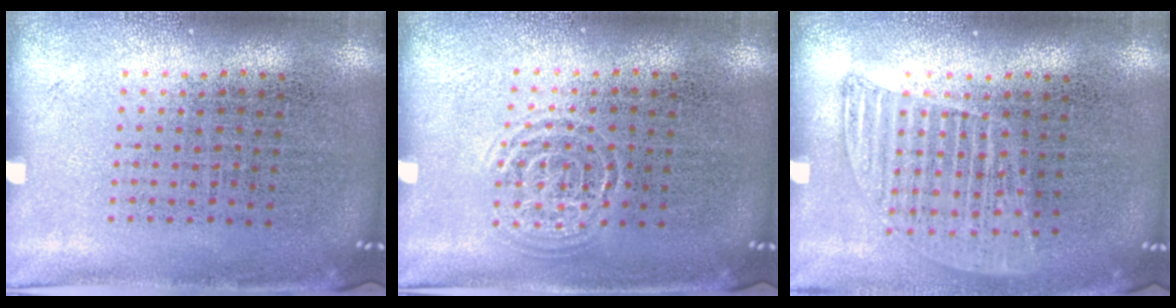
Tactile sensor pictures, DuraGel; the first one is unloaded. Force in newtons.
{"total": 0.8, "press": 0.8, "slide": 0.1}
{"total": 1.2, "press": 1.1, "slide": 0.5}